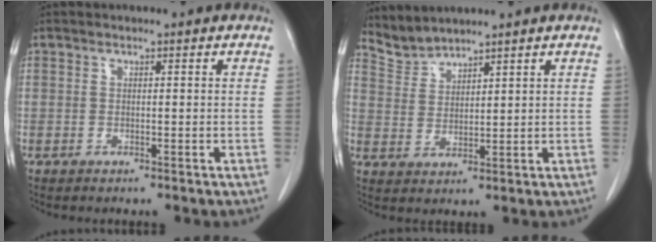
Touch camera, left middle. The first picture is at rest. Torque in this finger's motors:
{"motor_torque": [-0.02, -0.56, -0.09, -0.03]}